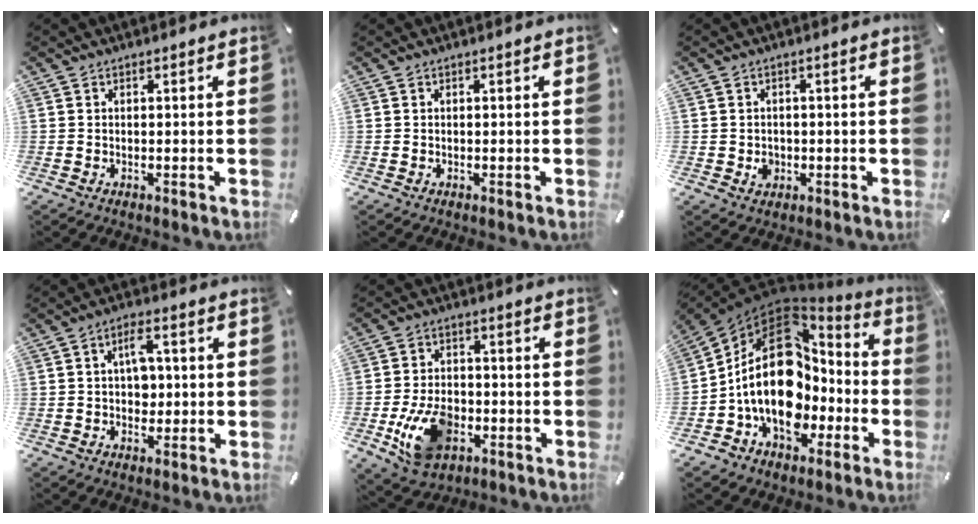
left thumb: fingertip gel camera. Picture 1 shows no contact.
{"total": 0.0}
{"total": 3.0, "force": [-0.6, 2.6, 1.3], "torque": [-0.016, 0.002, -0.014]}
{"total": 6.3, "force": [0.6, 4.2, 4.7], "torque": [-0.070, 0.003, 0.005]}
{"total": 12.5, "force": [-3.9, 8.6, 8.1], "torque": [-0.161, 0.005, -0.068]}
{"total": 25.0, "force": [-0.5, 17.5, 17.8], "torque": [-0.348, -0.003, -0.002]}